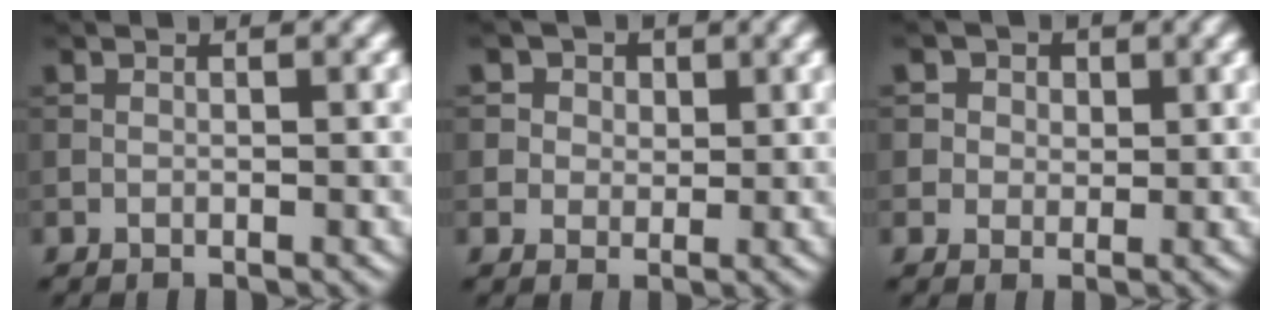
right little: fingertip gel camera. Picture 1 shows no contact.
{"total": 4.5, "force": [2.1, 3.6, 1.6], "torque": [-0.032, 0.002, 0.024]}
{"total": 3.8, "force": [1.7, 3.1, 1.4], "torque": [-0.025, -0.001, 0.017]}